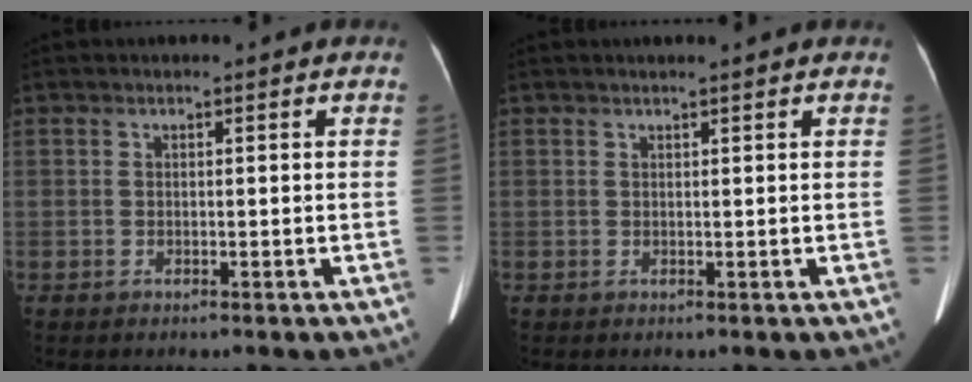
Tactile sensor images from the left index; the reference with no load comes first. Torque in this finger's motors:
{"motor_torque": [-0.18, -0.12, -0.02, -0.01]}